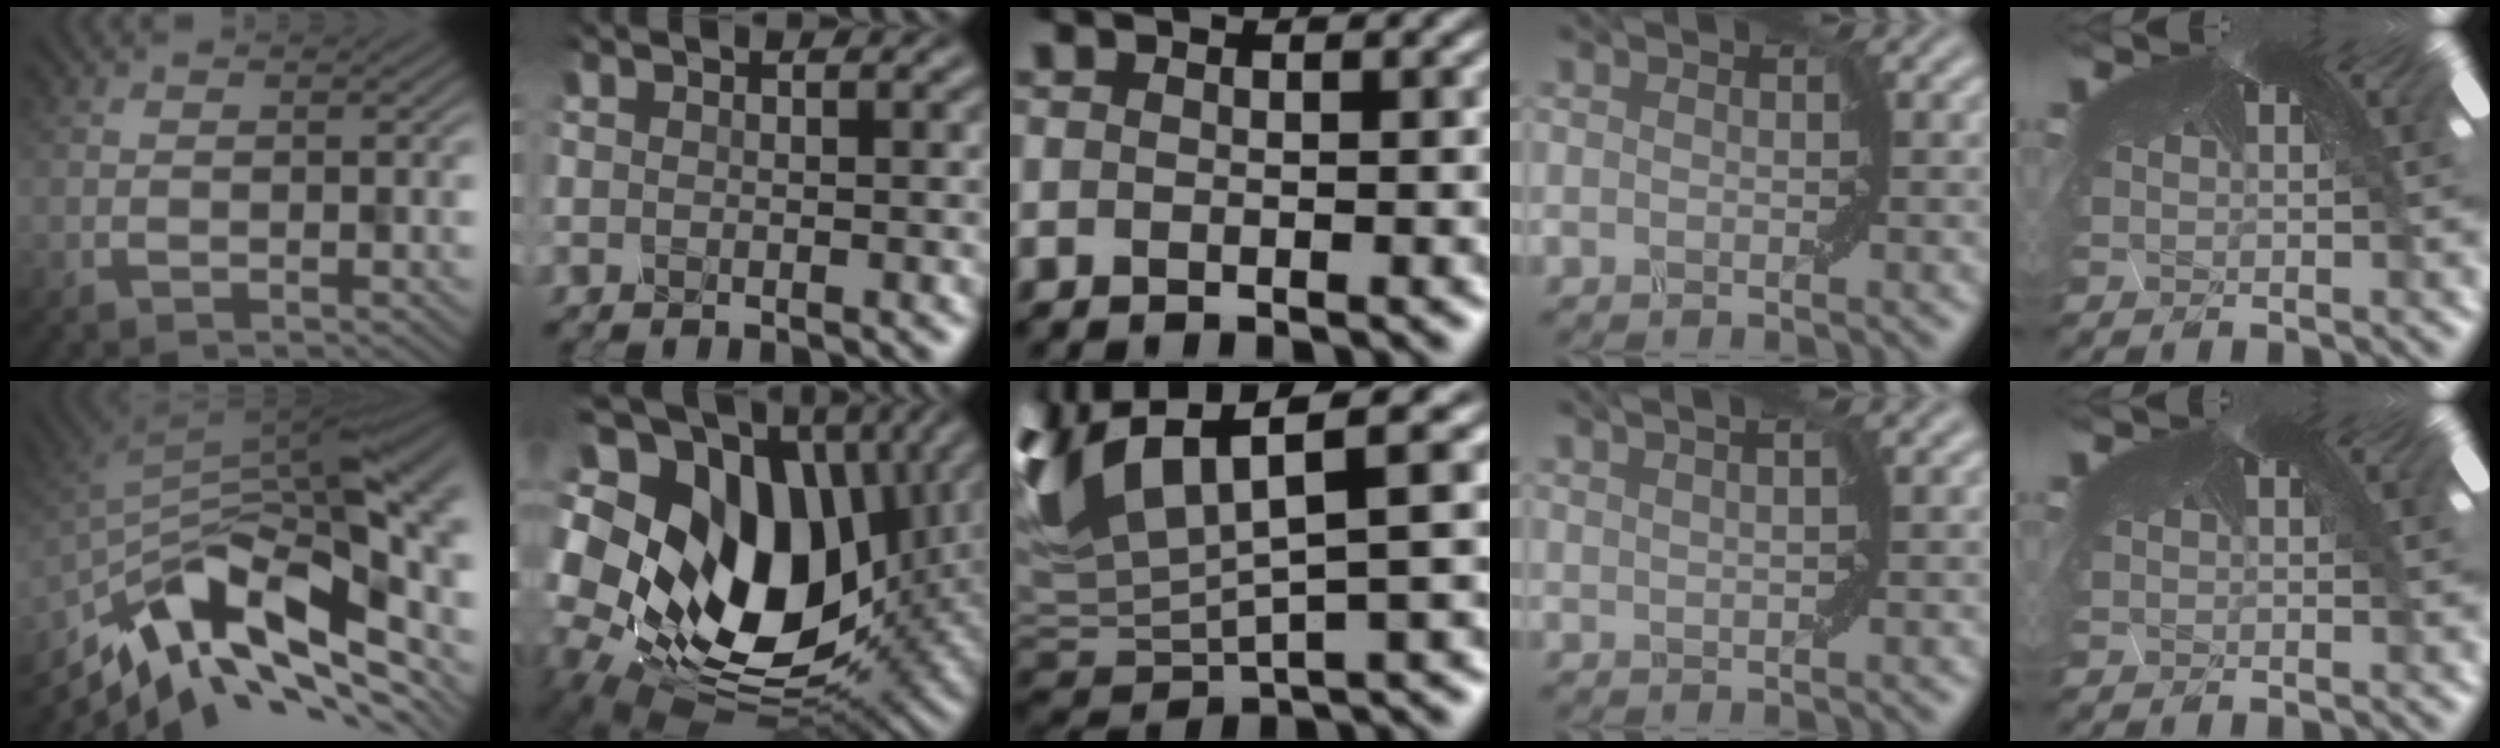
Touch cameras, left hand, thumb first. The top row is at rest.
{"thumb": {"total": 14.5, "force": [-3.6, 6.3, 12.6], "torque": [-0.220, -0.010, -0.065]}, "index": {"total": 17.9, "force": [4.3, 12.8, 11.8], "torque": [-0.231, 0.031, 0.073]}, "middle": {"total": 8.6, "force": [5.6, 2.7, 6.0], "torque": [-0.143, 0.004, 0.106]}, "ring": {"total": 0.9, "force": [0.6, -0.8, 0.0], "torque": [-0.009, -0.003, 0.019]}}